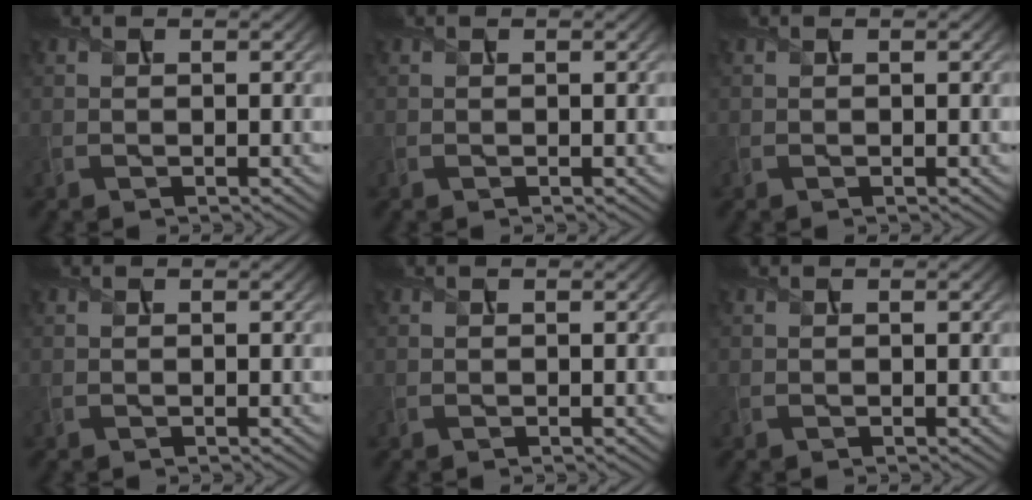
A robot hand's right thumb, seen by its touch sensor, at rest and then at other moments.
{"total": 0.0}
{"total": 0.0}
{"total": 0.0}
{"total": 0.0}
{"total": 0.0}